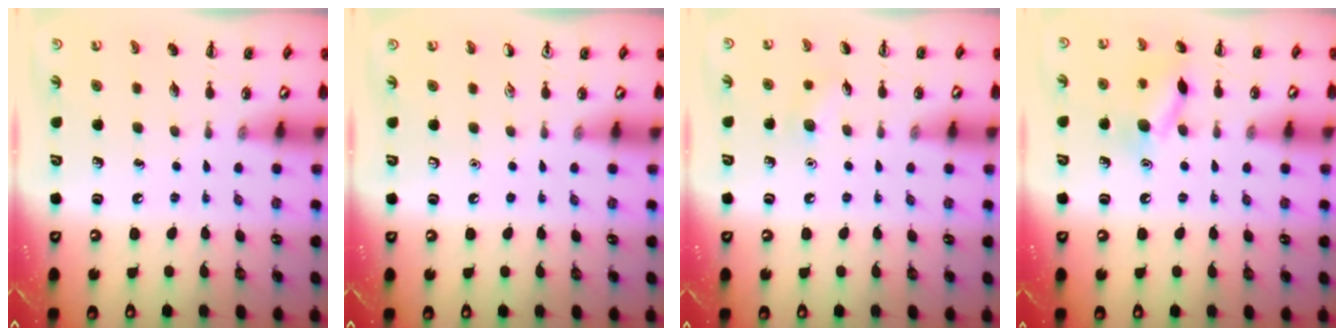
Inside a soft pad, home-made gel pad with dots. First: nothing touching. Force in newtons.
{"total": 0.0}
{"total": 5.5, "press": 5.2, "slide": 1.6}
{"total": 10.9, "press": 10.8, "slide": 0.6}